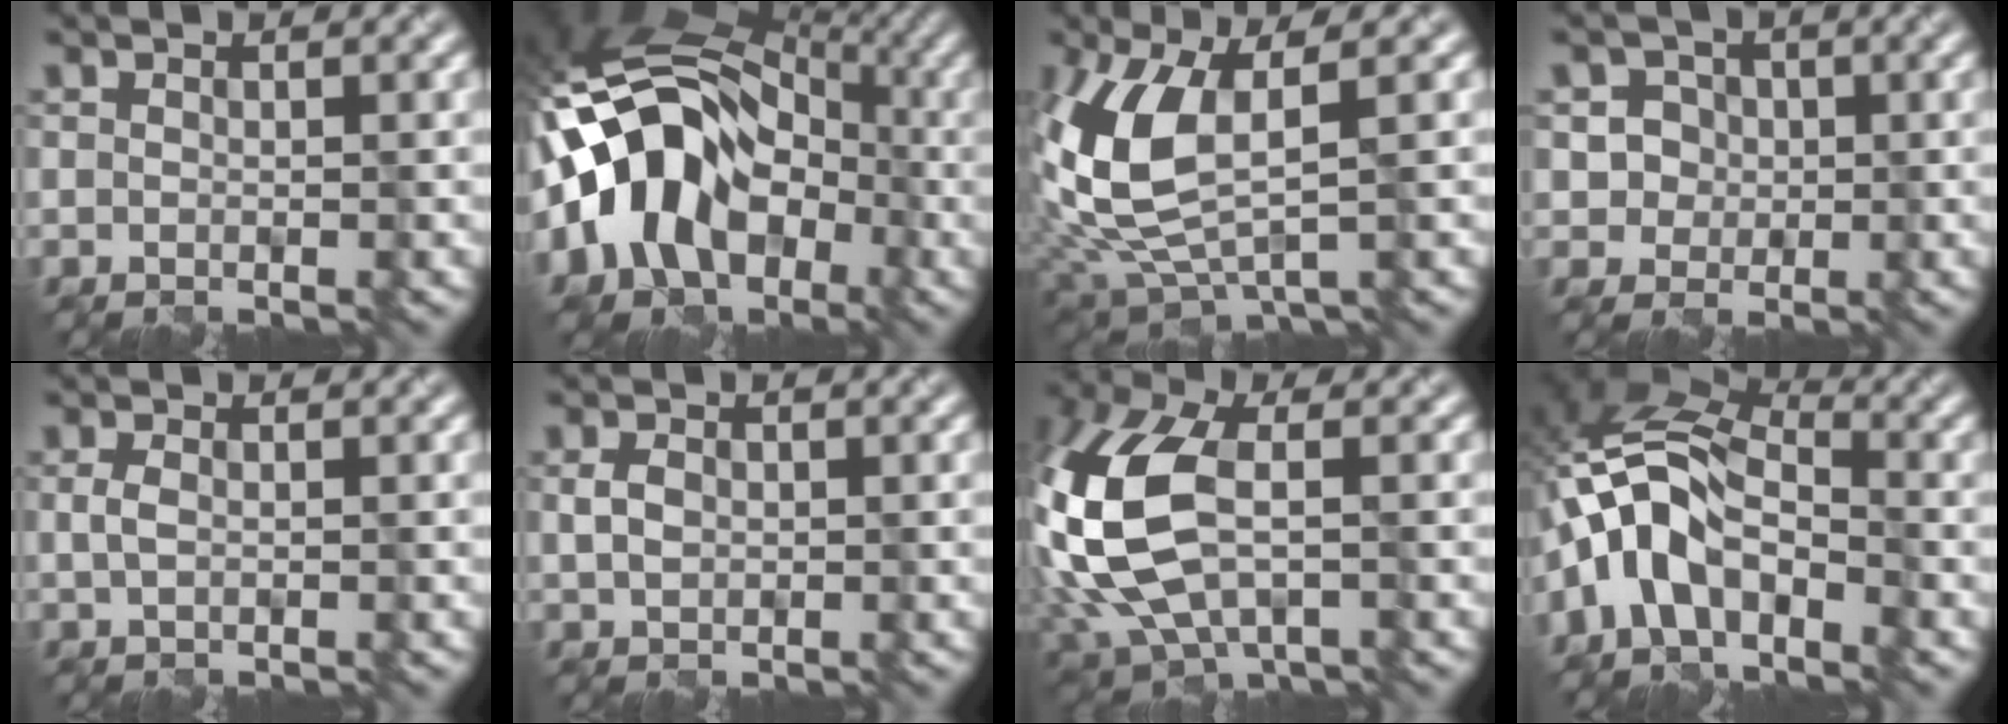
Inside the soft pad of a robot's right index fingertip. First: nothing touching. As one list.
[{"total": 13.9, "force": [-3.0, 9.8, 9.4], "torque": [-0.152, 0.023, -0.073]}, {"total": 9.5, "force": [1.1, 4.6, 8.3], "torque": [-0.218, -0.007, 0.028]}, {"total": 4.0, "force": [0.8, 3.7, 1.3], "torque": [-0.014, 0.009, 0.009]}, {"total": 1.3, "force": [0.0, 0.8, 1.0], "torque": [-0.028, 0.002, 0.002]}, {"total": 1.8, "force": [0.1, 1.4, 1.2], "torque": [-0.029, 0.002, 0.002]}, {"total": 12.8, "force": [0.1, 7.6, 10.2], "torque": [-0.266, -0.009, -0.001]}, {"total": 7.9, "force": [-3.0, 4.6, 5.7], "torque": [-0.108, 0.021, -0.079]}]